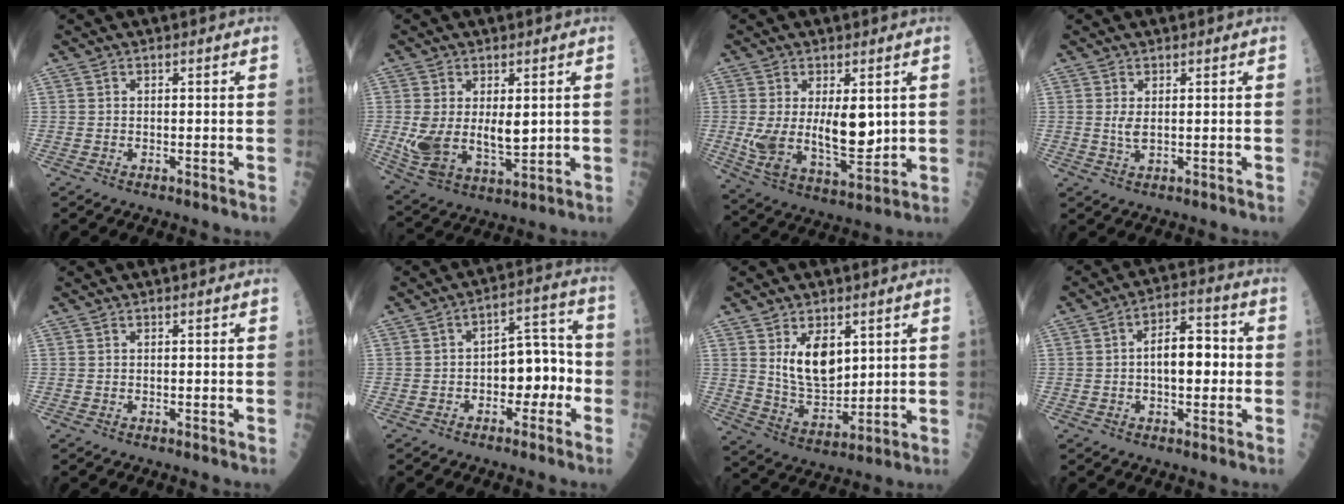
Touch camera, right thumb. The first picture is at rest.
{"total": 11.3, "force": [0.9, 6.3, 9.3], "torque": [-0.167, -0.019, 0.034]}
{"total": 13.2, "force": [1.6, 6.3, 11.5], "torque": [-0.191, -0.031, 0.042]}
{"total": 2.0, "force": [0.5, 0.7, 1.8], "torque": [-0.037, -0.007, 0.013]}
{"total": 0.0}
{"total": 8.8, "force": [-2.3, 5.5, 6.5], "torque": [-0.049, 0.044, -0.041]}
{"total": 10.4, "force": [3.8, 5.9, 7.7], "torque": [-0.107, -0.031, 0.082]}
{"total": 9.7, "force": [0.0, 4.9, 8.3], "torque": [-0.106, 0.022, -0.004]}